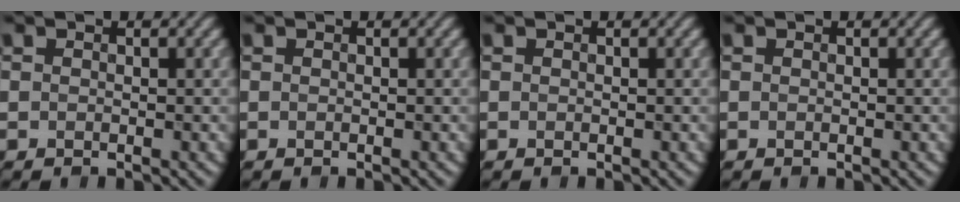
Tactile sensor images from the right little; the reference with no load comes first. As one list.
[{"total": 0.0}, {"total": 0.0}, {"total": 0.0}]